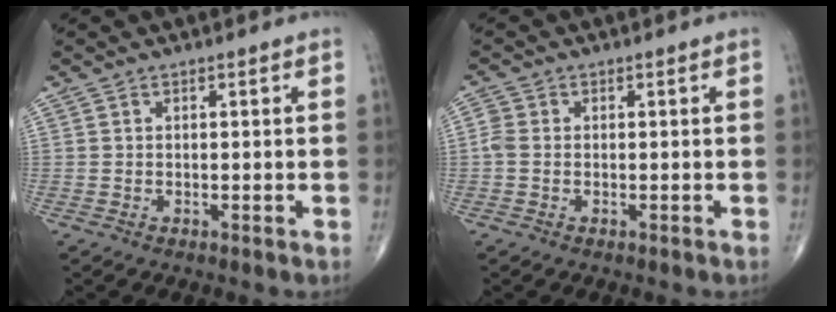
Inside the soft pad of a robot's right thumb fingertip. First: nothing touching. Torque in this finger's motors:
{"motor_torque": [0.10, -0.18, 0.15, 0.08, 0.00]}